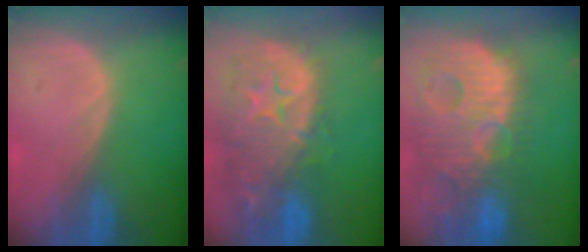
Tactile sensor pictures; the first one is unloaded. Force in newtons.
{"total": 14.1, "press": 11.4, "slide": 8.3}
{"total": 14.4, "press": 12.4, "slide": 7.3}